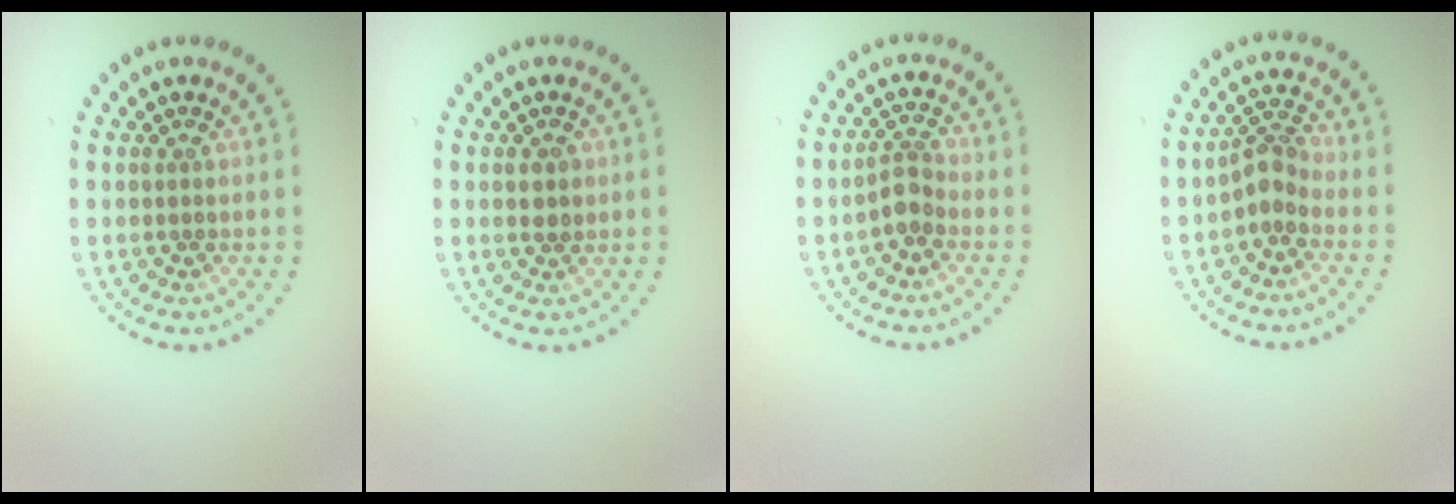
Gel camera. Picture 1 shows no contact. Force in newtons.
{"total": 1.4, "press": 1.4, "slide": 0.3}
{"total": 2.1, "press": 1.7, "slide": 1.2}
{"total": 2.3, "press": 1.7, "slide": 1.5}